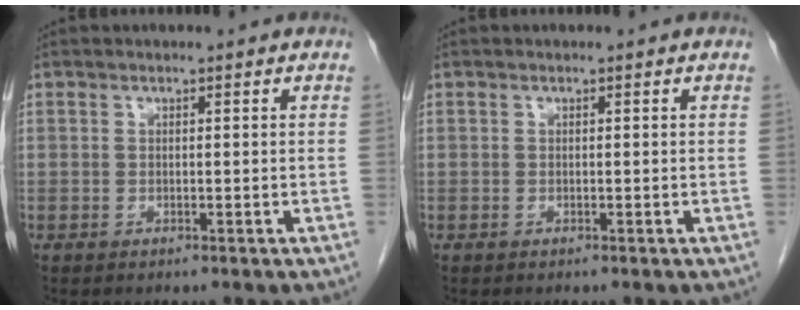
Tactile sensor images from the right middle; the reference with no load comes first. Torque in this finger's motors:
{"motor_torque": [0.21, -0.04, 0.03, 0.01]}